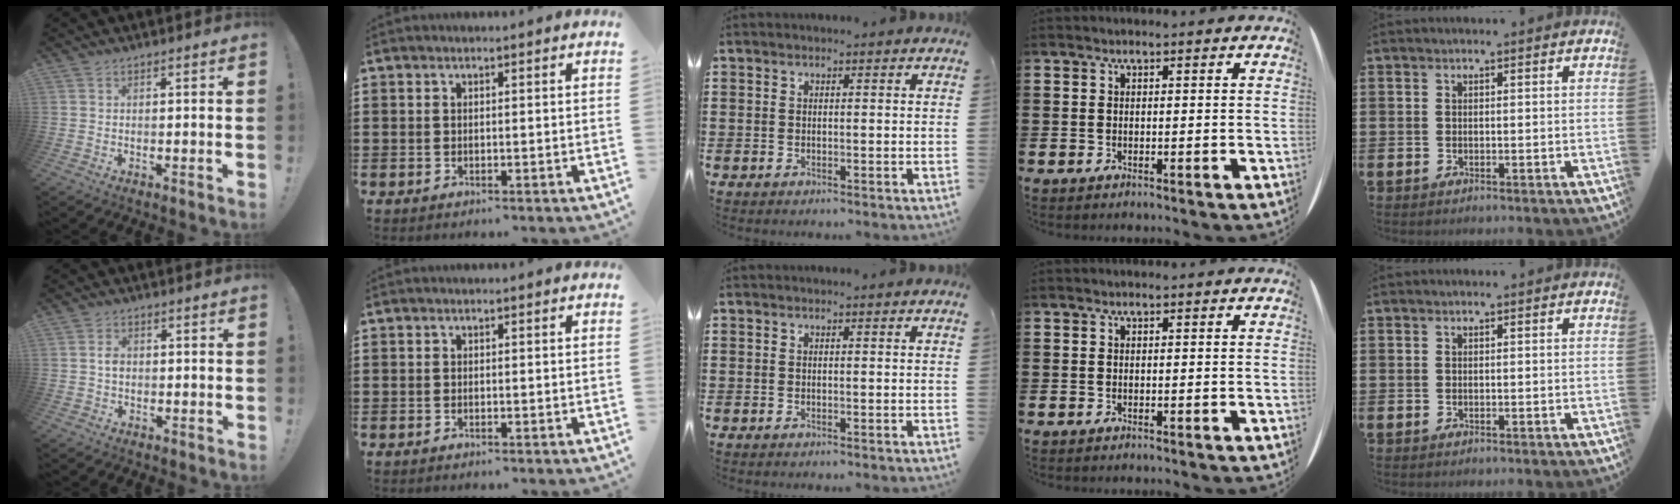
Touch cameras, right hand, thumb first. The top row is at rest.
{"thumb": {"total": 2.8, "force": [-0.6, 2.3, 1.5], "torque": [-0.011, 0.002, -0.014]}}